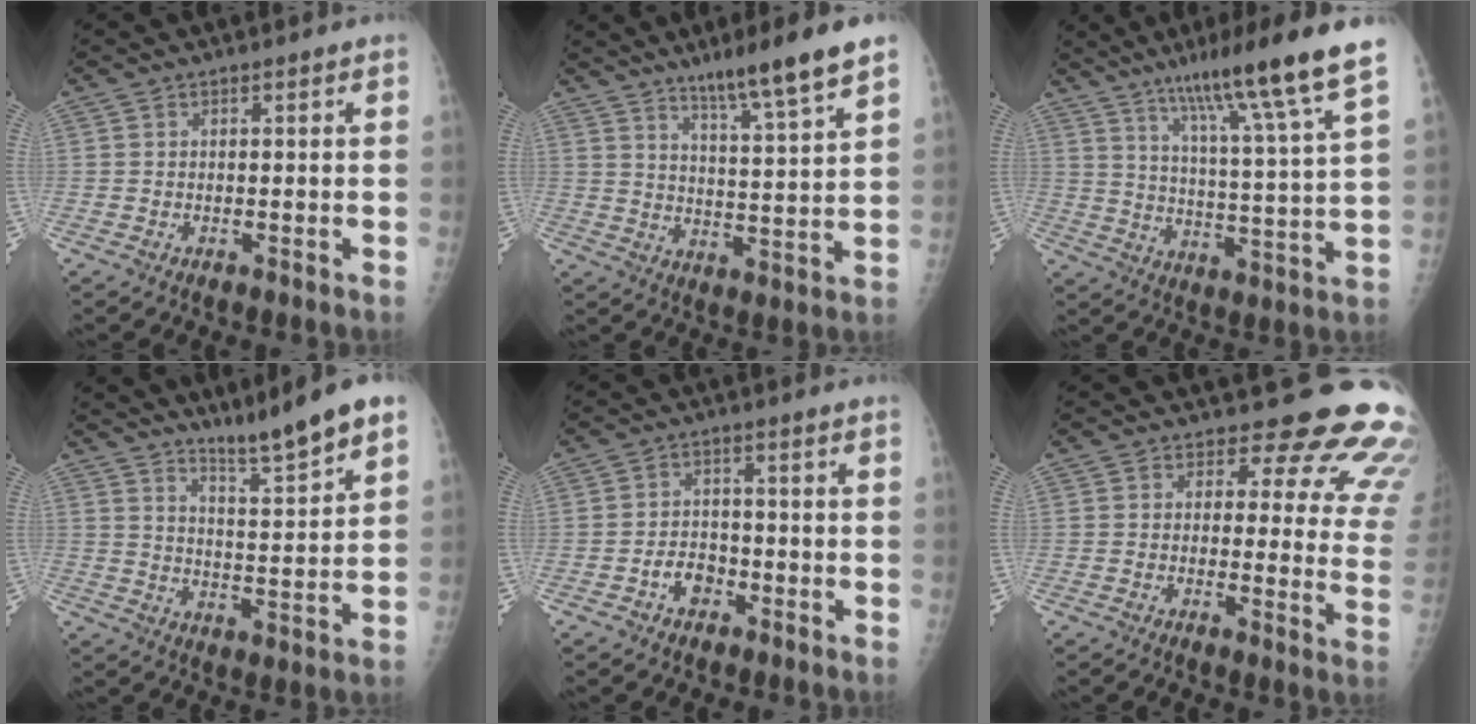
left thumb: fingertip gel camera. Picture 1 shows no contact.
{"total": 11.5, "force": [8.1, 0.1, 8.1], "torque": [-0.128, -0.048, 0.134]}
{"total": 17.6, "force": [11.9, 0.8, 12.9], "torque": [-0.183, -0.054, 0.177]}
{"total": 10.2, "force": [7.8, 0.2, 6.6], "torque": [-0.101, -0.053, 0.130]}
{"total": 4.4, "force": [-2.1, 3.2, 2.1], "torque": [-0.018, 0.021, -0.039]}
{"total": 15.7, "force": [13.2, 6.0, 5.9], "torque": [-0.015, -0.106, 0.121]}